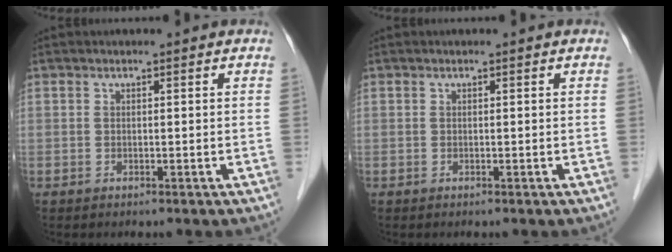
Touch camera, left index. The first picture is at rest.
{"total": 0.0}